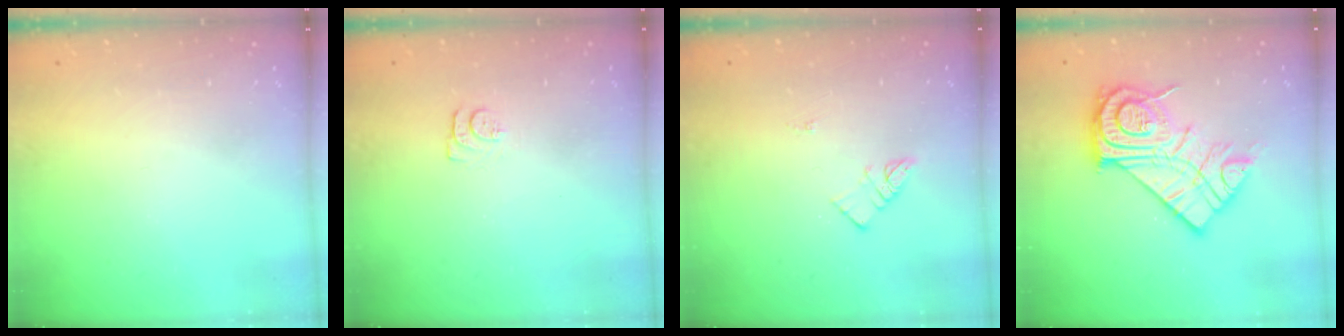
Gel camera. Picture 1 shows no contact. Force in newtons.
{"total": 5.2, "press": 5.2, "slide": 0.7}
{"total": 3.3, "press": 3.3, "slide": 0.3}
{"total": 17.8, "press": 17.8, "slide": 1.2}